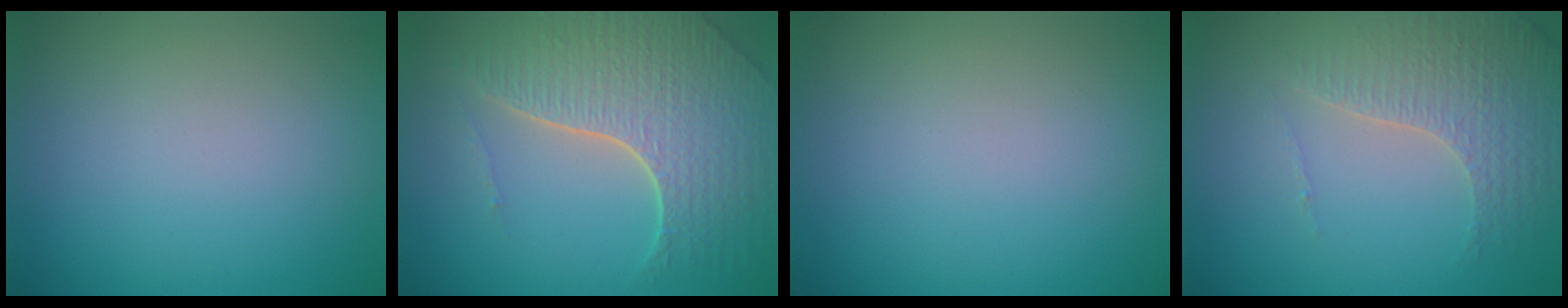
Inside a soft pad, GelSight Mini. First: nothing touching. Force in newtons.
{"total": 7.4, "press": 5.3, "slide": 5.2}
{"total": 0.0}
{"total": 4.4, "press": 3.3, "slide": 2.9}